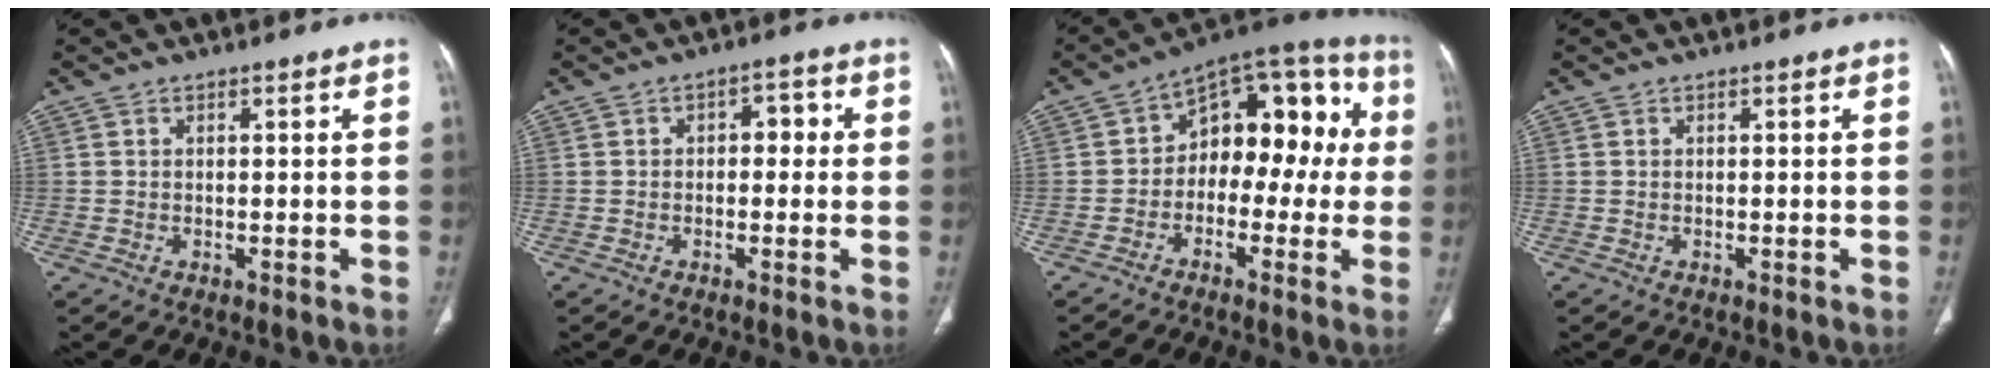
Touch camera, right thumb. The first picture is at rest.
{"total": 3.8, "force": [0.3, 2.4, 2.9], "torque": [-0.018, 0.014, -0.003]}
{"total": 15.9, "force": [0.2, 9.9, 12.4], "torque": [-0.106, 0.056, -0.013]}
{"total": 0.0}